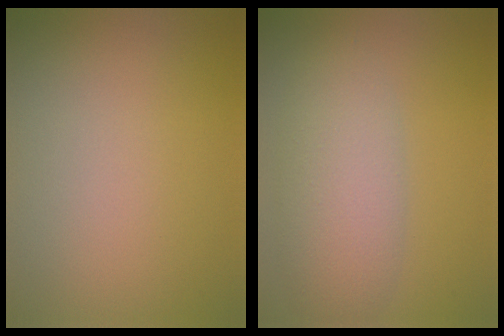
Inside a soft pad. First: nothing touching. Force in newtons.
{"total": 5.2, "press": 5.2, "slide": 0.3}